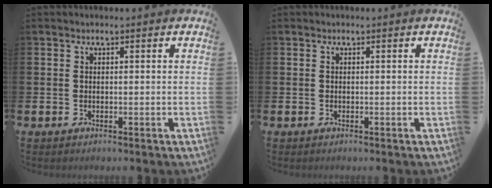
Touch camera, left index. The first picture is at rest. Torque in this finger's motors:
{"motor_torque": [0.00, 0.00, 0.00, 0.00]}